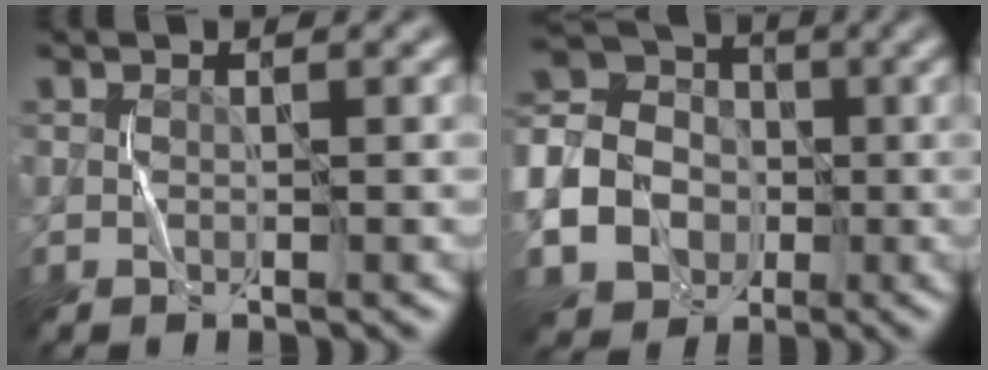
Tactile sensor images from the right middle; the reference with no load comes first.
{"total": 12.8, "force": [-3.5, 11.2, 5.2], "torque": [-0.138, -0.022, -0.084]}